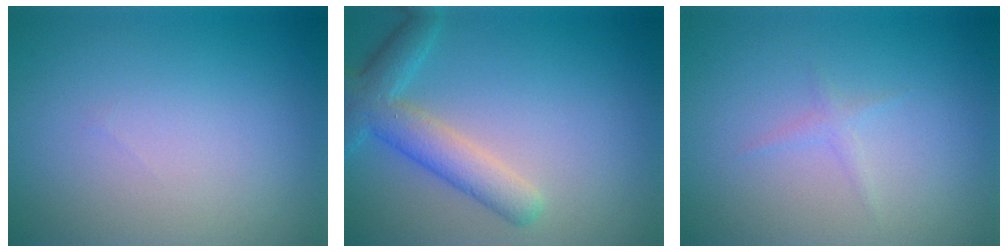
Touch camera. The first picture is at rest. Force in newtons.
{"total": 4.6, "press": 4.6, "slide": 0.2}
{"total": 0.8, "press": 0.8, "slide": 0.0}